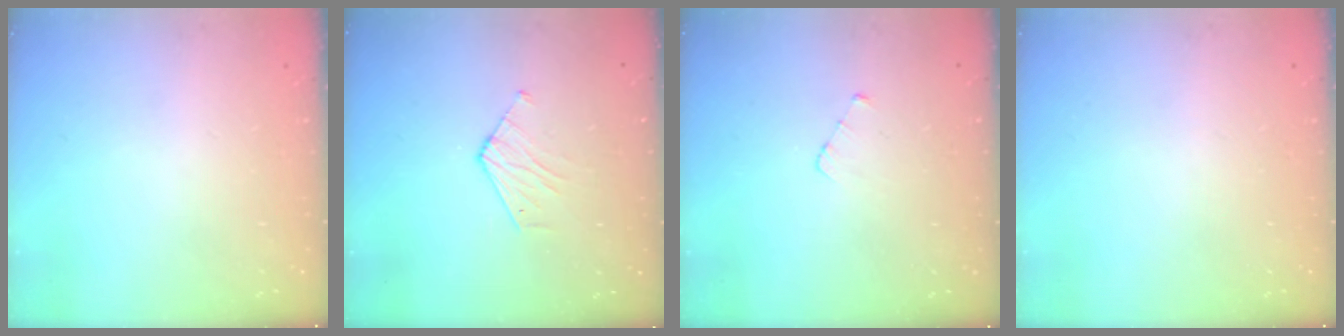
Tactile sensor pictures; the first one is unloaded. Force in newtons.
{"total": 3.5, "press": 3.4, "slide": 0.3}
{"total": 2.7, "press": 2.7, "slide": 0.3}
{"total": 0.0}